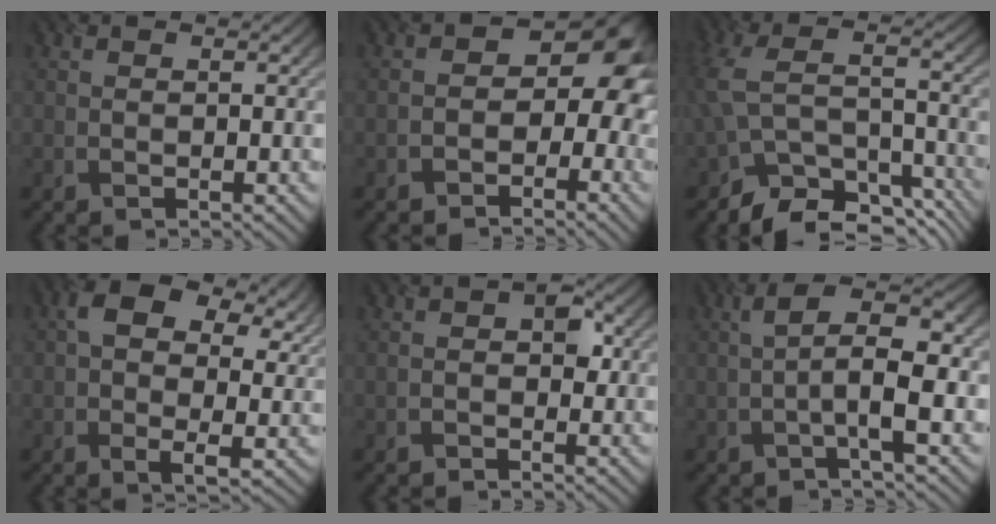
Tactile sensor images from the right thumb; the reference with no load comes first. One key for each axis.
{"total": 7.1, "fx": -1.6, "fy": 5.0, "fz": 4.8, "tx": -0.032, "ty": 0.003, "tz": -0.039}
{"total": 10.7, "fx": -7.5, "fy": 5.4, "fz": 5.3, "tx": -0.117, "ty": -0.019, "tz": -0.125}
{"total": 10.9, "fx": 3.2, "fy": 7.0, "fz": 7.8, "tx": -0.142, "ty": -0.009, "tz": 0.060}
{"total": 2.0, "fx": -0.2, "fy": 1.5, "fz": 1.3, "tx": -0.012, "ty": -0.003, "tz": -0.006}
{"total": 6.5, "fx": -1.0, "fy": 1.8, "fz": 6.2, "tx": -0.107, "ty": 0.016, "tz": -0.024}